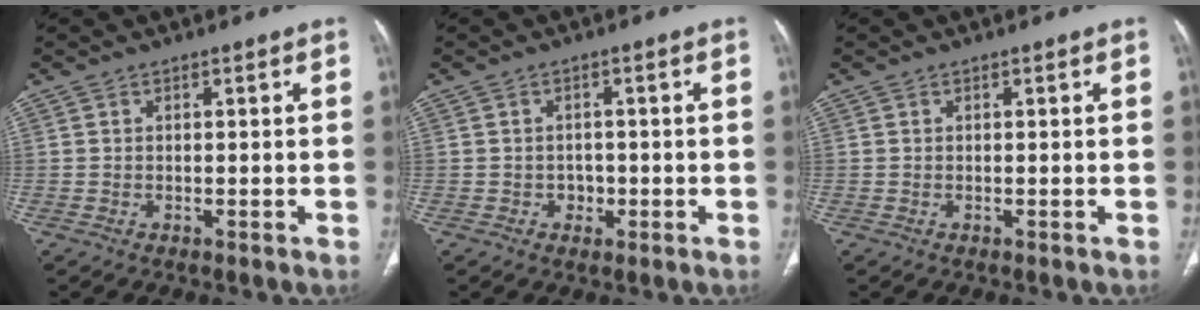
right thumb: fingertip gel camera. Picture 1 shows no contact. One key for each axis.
{"total": 2.4, "fx": -0.8, "fy": 2.1, "fz": 0.8, "tx": 0.006, "ty": 0.007, "tz": -0.011}
{"total": 0.0}